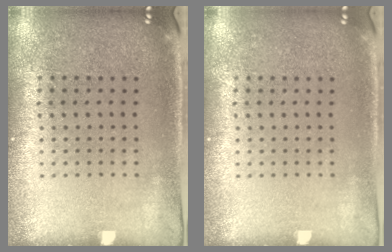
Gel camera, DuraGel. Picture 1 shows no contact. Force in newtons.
{"total": 0.0}